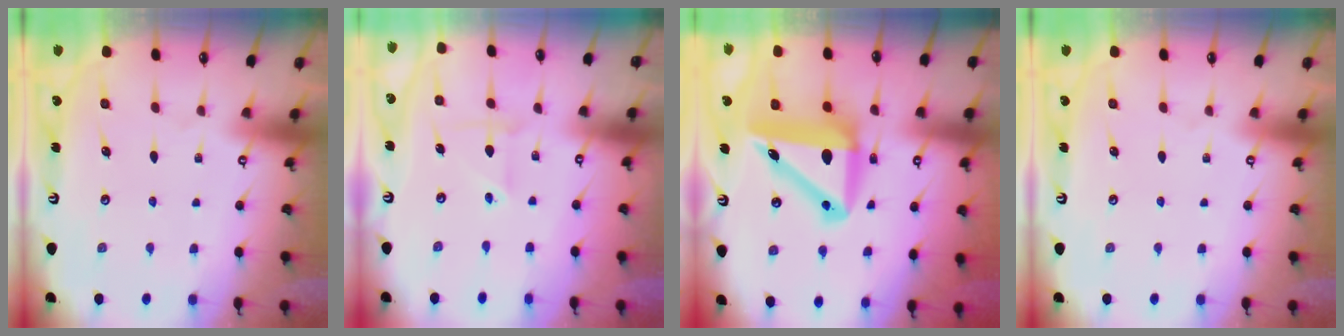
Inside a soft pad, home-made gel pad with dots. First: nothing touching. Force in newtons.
{"total": 2.5, "press": 2.3, "slide": 0.8}
{"total": 13.3, "press": 12.9, "slide": 3.4}
{"total": 0.0}